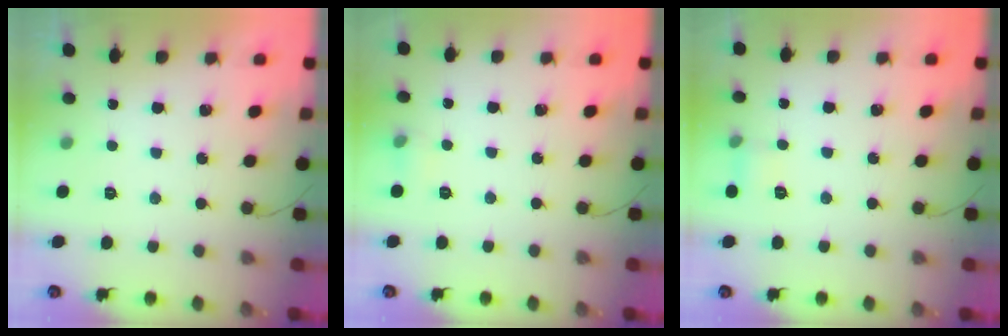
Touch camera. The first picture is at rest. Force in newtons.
{"total": 4.2, "press": 3.8, "slide": 1.7}
{"total": 5.4, "press": 5.1, "slide": 1.8}